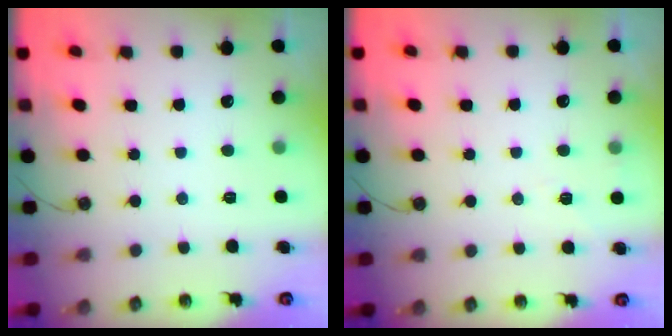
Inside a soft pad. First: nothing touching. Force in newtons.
{"total": 3.9, "press": 3.4, "slide": 1.9}